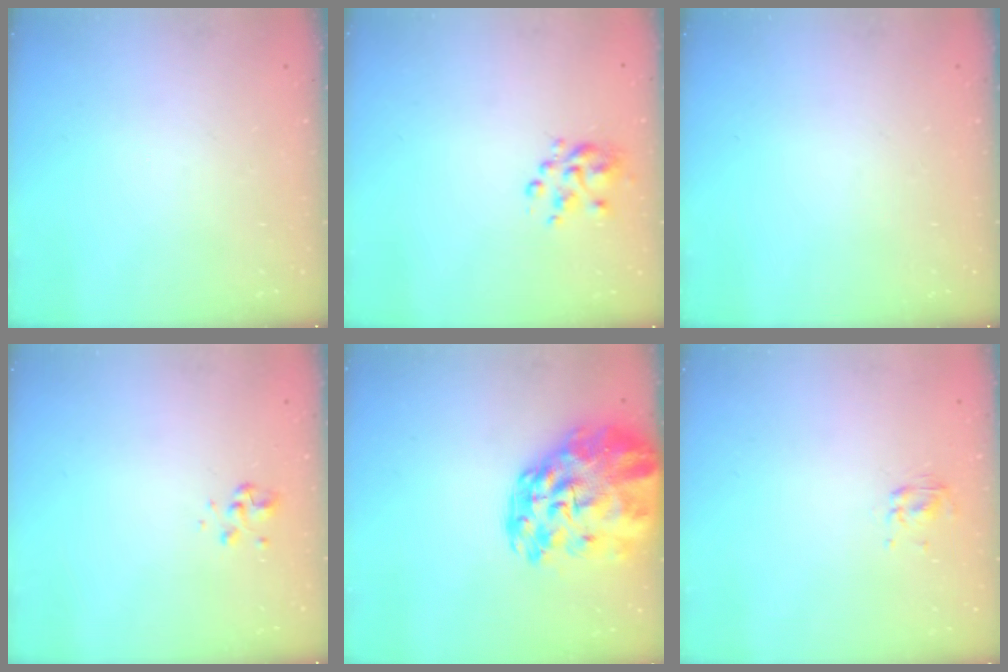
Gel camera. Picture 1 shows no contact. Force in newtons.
{"total": 4.7, "press": 4.6, "slide": 0.7}
{"total": 0.0}
{"total": 2.9, "press": 2.8, "slide": 0.9}
{"total": 20.6, "press": 19.4, "slide": 6.8}
{"total": 2.8, "press": 2.6, "slide": 1.0}